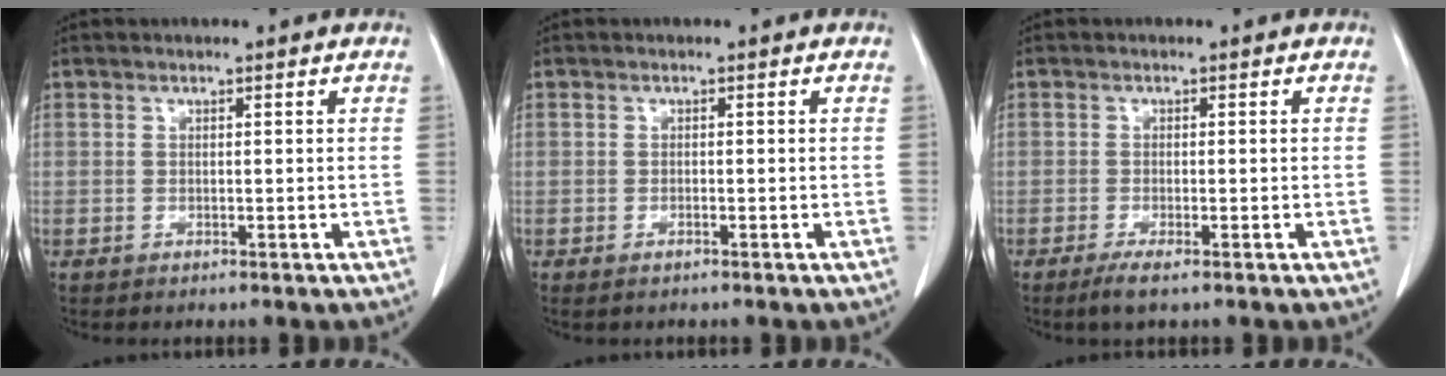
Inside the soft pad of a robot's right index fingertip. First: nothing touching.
{"total": 0.7, "force": [-0.5, 0.2, 0.4], "torque": [-0.009, -0.002, -0.007]}
{"total": 2.4, "force": [-1.5, 0.2, 1.8], "torque": [-0.033, -0.006, -0.028]}